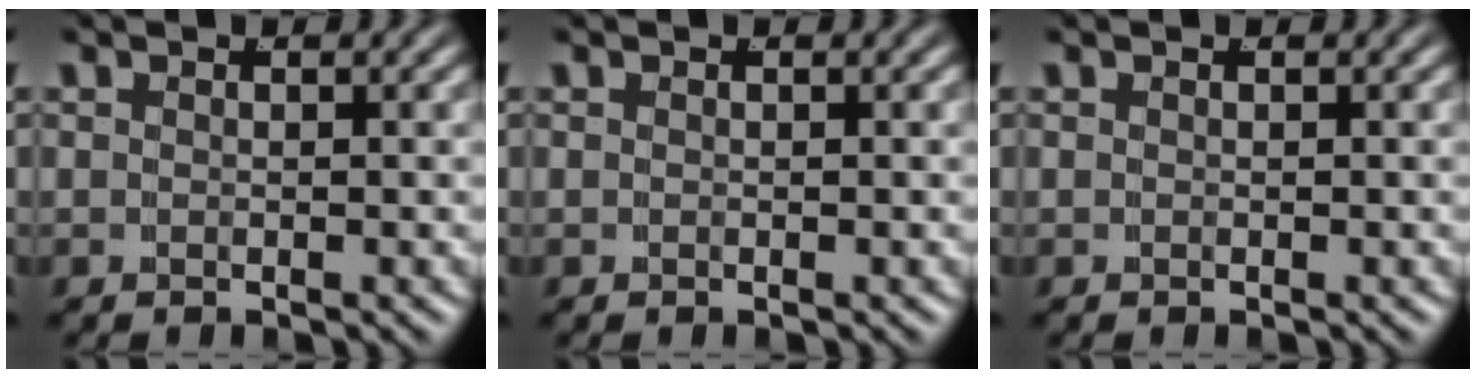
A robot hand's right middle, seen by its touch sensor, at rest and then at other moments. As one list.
[{"total": 0.0}, {"total": 0.0}]